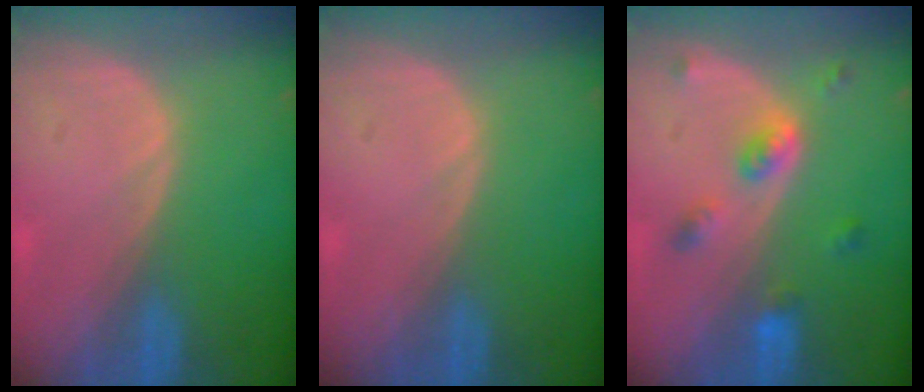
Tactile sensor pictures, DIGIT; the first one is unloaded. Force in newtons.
{"total": 0.0}
{"total": 5.3, "press": 4.7, "slide": 2.5}